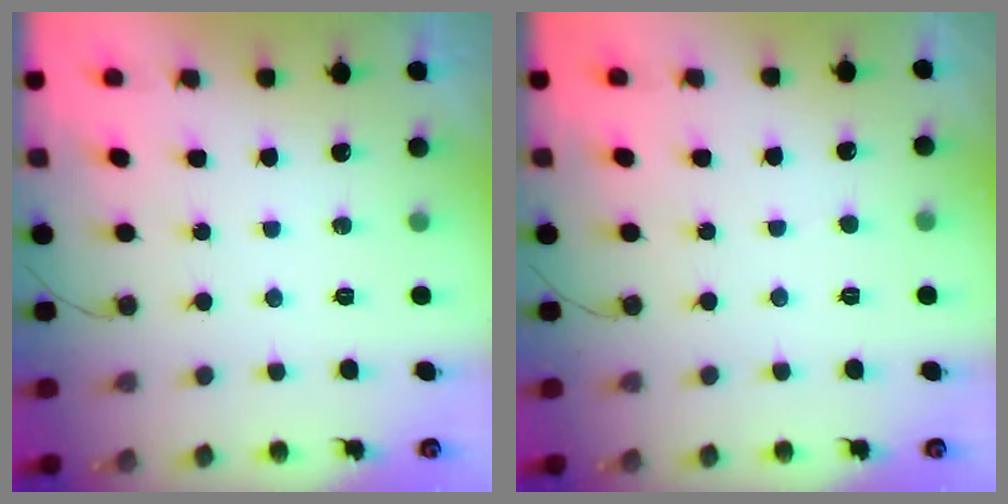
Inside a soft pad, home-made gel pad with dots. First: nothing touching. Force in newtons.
{"total": 2.5, "press": 2.5, "slide": 0.3}